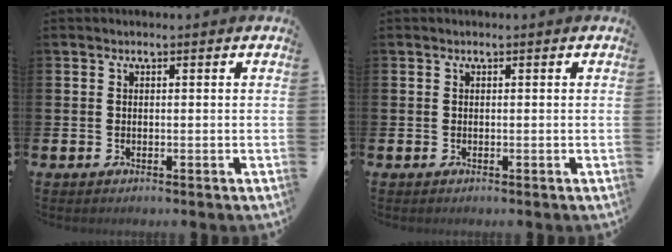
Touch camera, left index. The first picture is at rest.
{"total": 0.0}